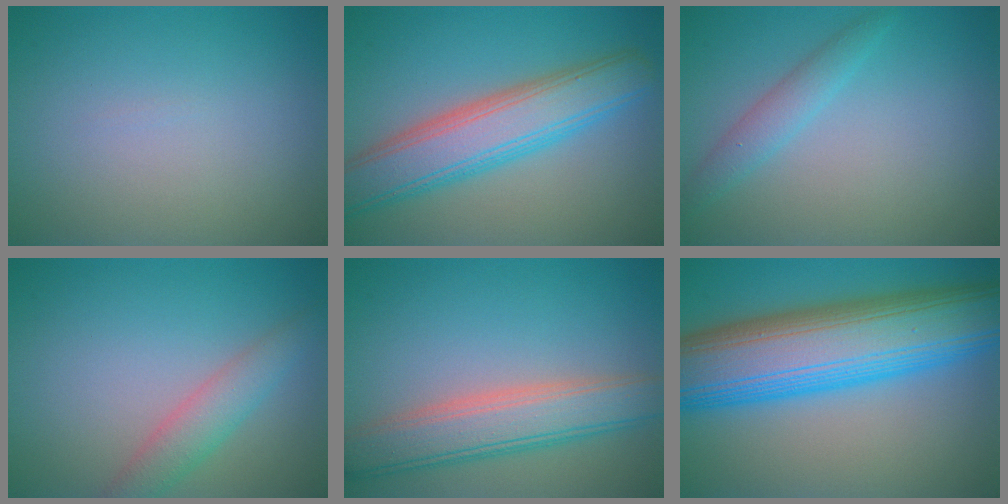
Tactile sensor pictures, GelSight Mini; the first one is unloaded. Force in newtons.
{"total": 7.3, "press": 7.3, "slide": 0.1}
{"total": 2.1, "press": 2.1, "slide": 0.1}
{"total": 2.9, "press": 2.9, "slide": 0.1}
{"total": 5.9, "press": 5.9, "slide": 0.3}
{"total": 14.4, "press": 14.4, "slide": 0.1}